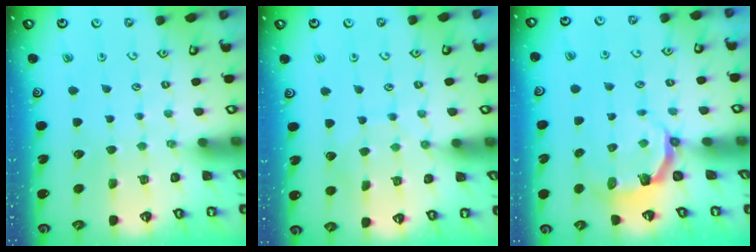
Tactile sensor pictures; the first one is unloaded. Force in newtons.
{"total": 5.0, "press": 5.0, "slide": 0.4}
{"total": 4.3, "press": 2.8, "slide": 3.2}